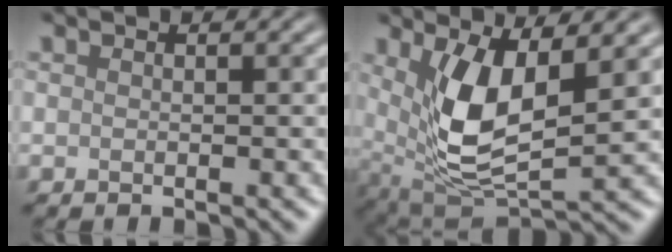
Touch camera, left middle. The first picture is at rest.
{"total": 7.0, "force": [1.3, 2.8, 6.3], "torque": [-0.140, -0.020, 0.038]}